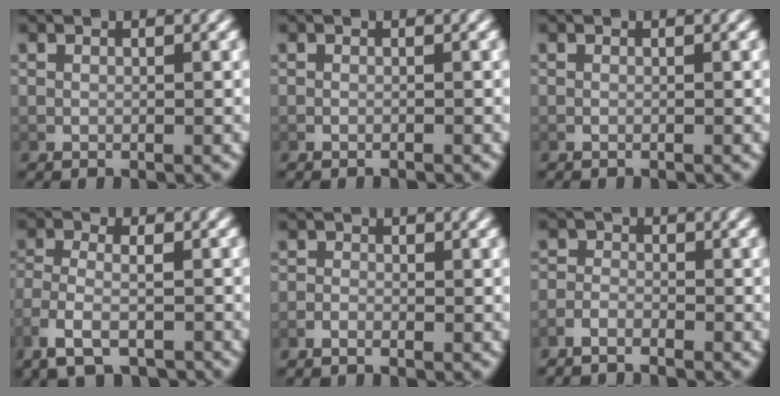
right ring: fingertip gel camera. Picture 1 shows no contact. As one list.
[{"total": 0.9, "force": [-0.9, 0.0, 0.1], "torque": [-0.001, 0.003, -0.015]}, {"total": 0.5, "force": [-0.5, 0.0, 0.0], "torque": [-0.002, 0.001, -0.008]}, {"total": 4.5, "force": [-2.7, 2.1, 3.0], "torque": [-0.072, -0.015, -0.034]}, {"total": 1.5, "force": [-1.4, 0.2, 0.1], "torque": [-0.005, -0.006, -0.026]}, {"total": 3.7, "force": [-3.5, 1.0, 0.3], "torque": [-0.002, -0.013, -0.060]}]